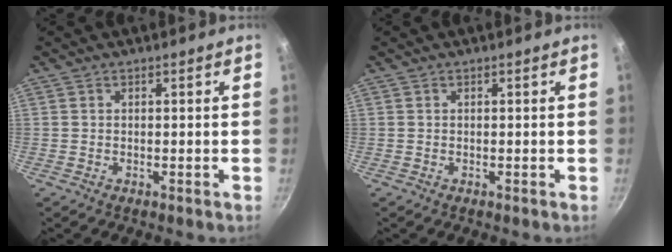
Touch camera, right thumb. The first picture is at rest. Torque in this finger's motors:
{"motor_torque": [0.00, 0.00, -0.07, 0.07, 0.00]}